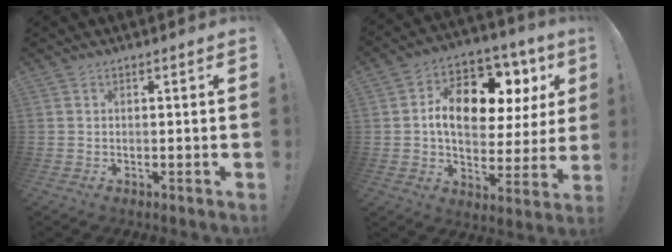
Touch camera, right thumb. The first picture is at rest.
{"total": 15.9, "force": [5.0, 9.5, 11.6], "torque": [-0.172, -0.022, 0.086]}